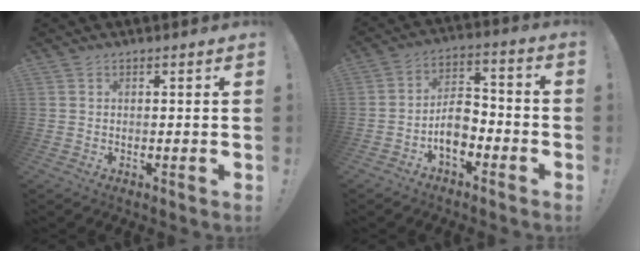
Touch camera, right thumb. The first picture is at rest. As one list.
[{"total": 9.0, "force": [-4.2, 5.7, 5.5], "torque": [-0.100, 0.025, -0.073]}]